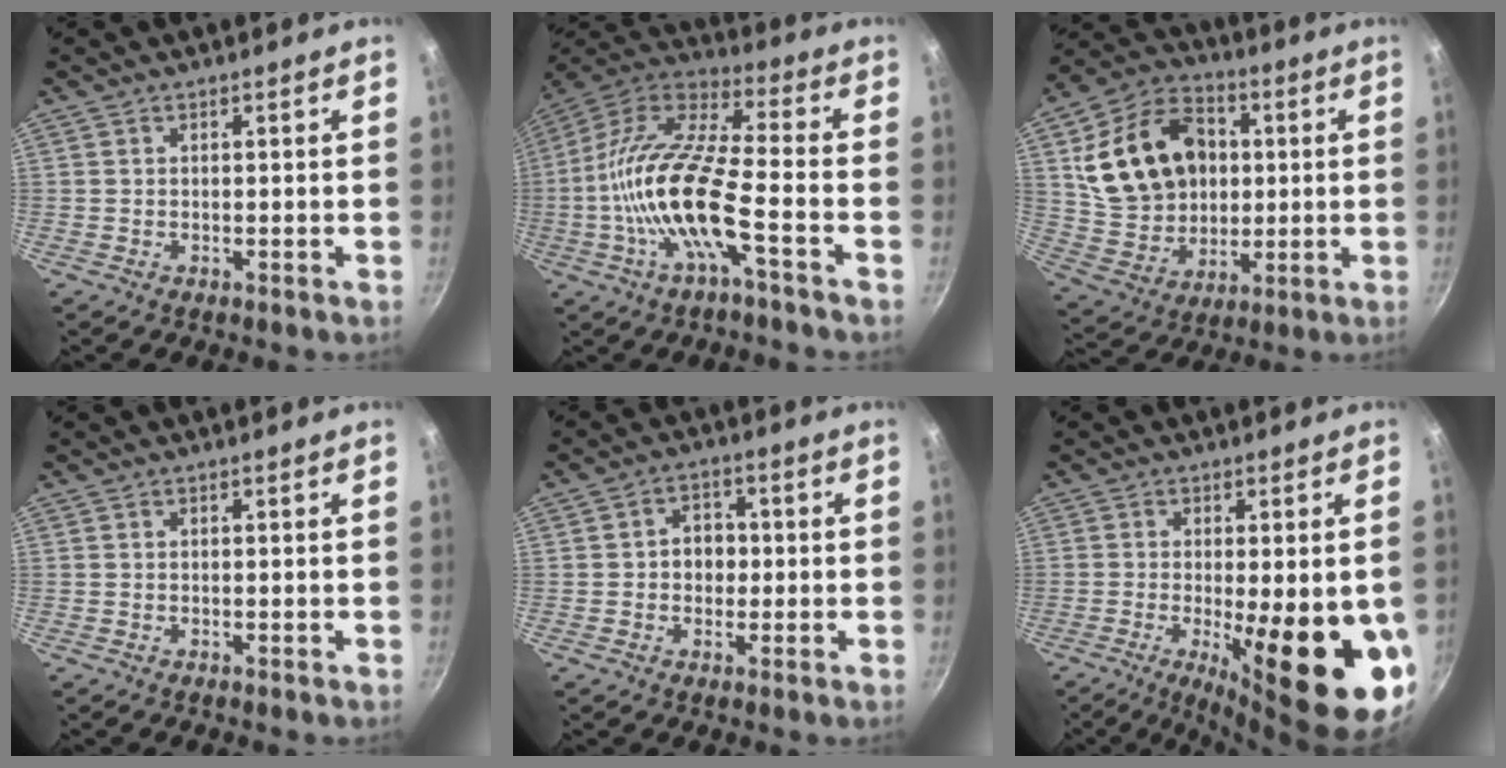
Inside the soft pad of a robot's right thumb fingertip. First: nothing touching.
{"total": 18.1, "force": [-5.2, 5.1, 16.6], "torque": [-0.318, 0.042, -0.115]}
{"total": 20.9, "force": [3.6, 15.9, 13.1], "torque": [-0.205, 0.010, 0.071]}
{"total": 0.0}
{"total": 5.2, "force": [-0.2, 4.3, 3.0], "torque": [-0.015, 0.010, -0.007]}
{"total": 21.3, "force": [-4.4, 6.1, 19.9], "torque": [-0.249, -0.020, -0.049]}